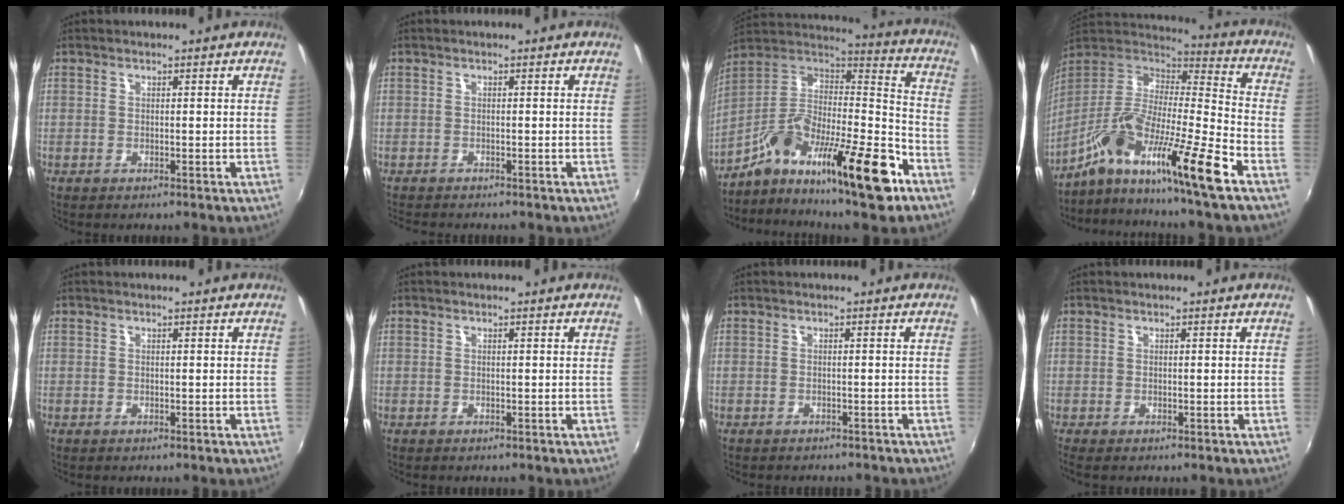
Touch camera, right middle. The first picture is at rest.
{"total": 2.8, "force": [-2.7, 0.5, 0.8], "torque": [-0.025, -0.017, -0.047]}
{"total": 23.1, "force": [-12.8, 5.1, 18.5], "torque": [-0.305, -0.024, -0.219]}
{"total": 19.0, "force": [-11.4, 0.5, 15.2], "torque": [-0.266, -0.032, -0.217]}
{"total": 0.0}
{"total": 0.0}
{"total": 2.7, "force": [-2.4, 0.9, 0.7], "torque": [-0.017, -0.012, -0.032]}
{"total": 0.6, "force": [-0.3, 0.0, 0.5], "torque": [-0.012, -0.001, -0.007]}